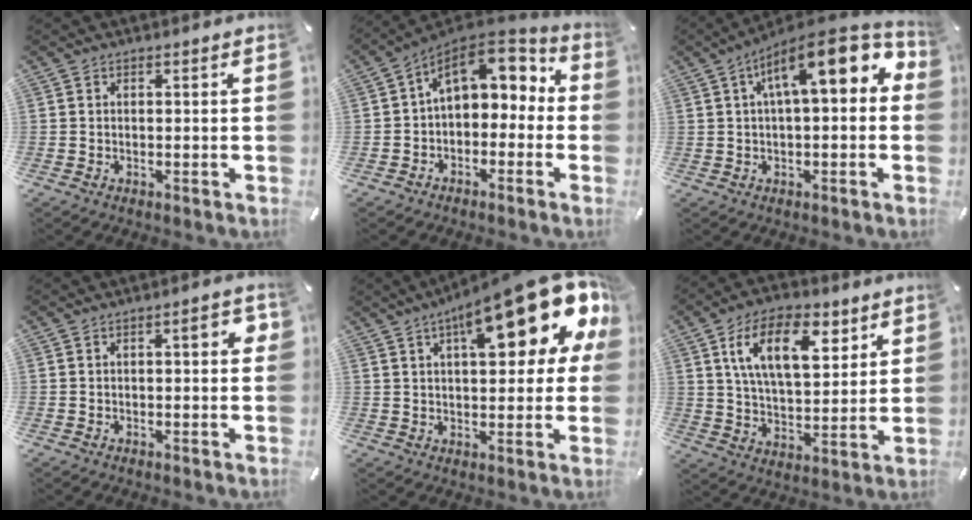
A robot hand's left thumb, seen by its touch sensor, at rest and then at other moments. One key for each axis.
{"total": 11.4, "fx": 4.2, "fy": 7.7, "fz": 7.2, "tx": -0.121, "ty": -0.023, "tz": 0.077}
{"total": 15.2, "fx": 5.0, "fy": 5.9, "fz": 13.1, "tx": -0.196, "ty": -0.018, "tz": 0.081}
{"total": 4.2, "fx": 0.7, "fy": 1.5, "fz": 3.8, "tx": -0.049, "ty": 0.002, "tz": 0.004}
{"total": 24.2, "fx": 11.8, "fy": 8.6, "fz": 19.3, "tx": -0.264, "ty": -0.066, "tz": 0.189}
{"total": 15.7, "fx": 7.5, "fy": 8.4, "fz": 11.0, "tx": -0.184, "ty": -0.010, "tz": 0.130}